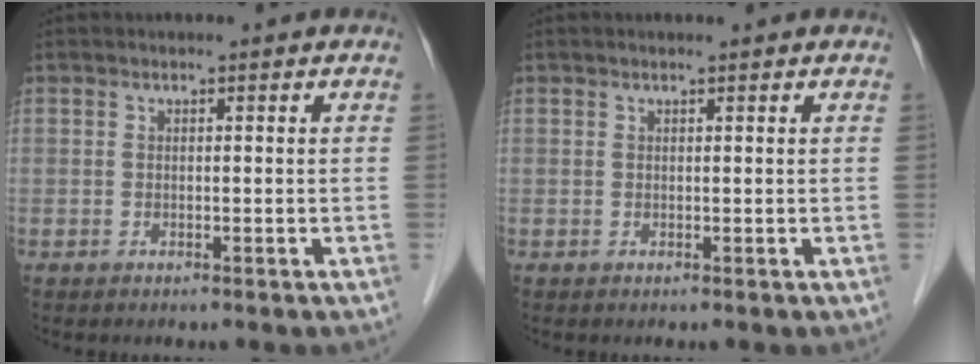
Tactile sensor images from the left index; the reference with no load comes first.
{"total": 0.5, "force": [0.5, 0.0, 0.3], "torque": [-0.009, 0.002, 0.008]}